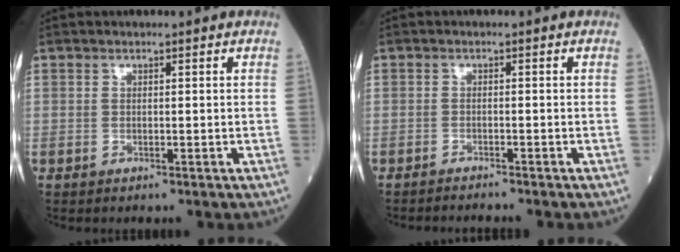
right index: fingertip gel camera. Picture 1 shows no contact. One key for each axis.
{"total": 2.6, "fx": -2.5, "fy": -0.6, "fz": 0.4, "tx": -0.003, "ty": -0.006, "tz": -0.037}